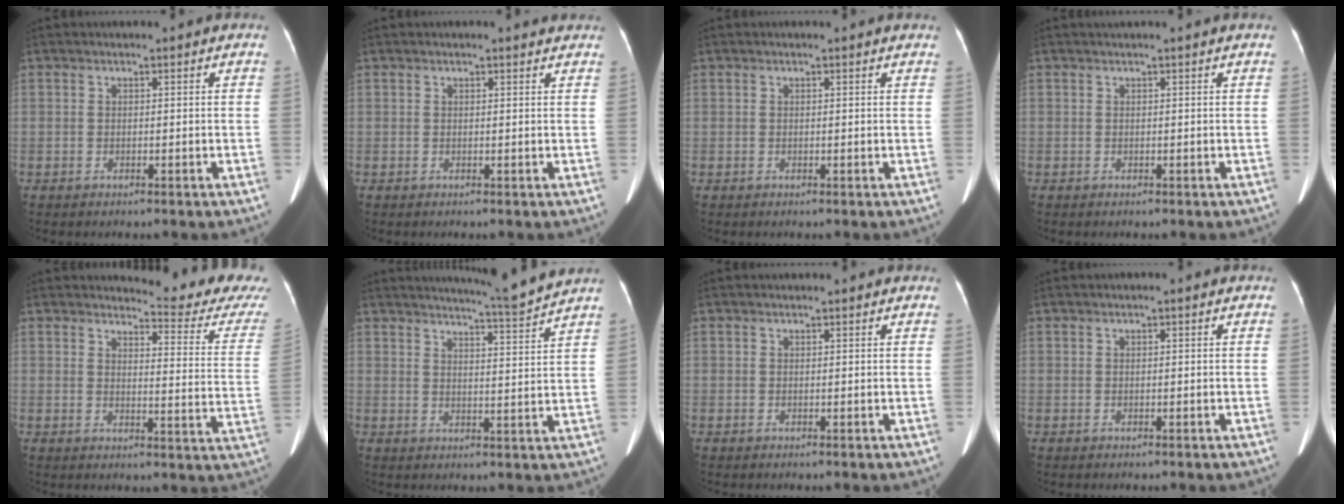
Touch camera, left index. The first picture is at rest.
{"total": 1.7, "force": [1.7, 0.2, 0.3], "torque": [-0.010, 0.003, 0.015]}
{"total": 2.1, "force": [2.0, 0.1, 0.5], "torque": [-0.012, 0.007, 0.016]}
{"total": 1.3, "force": [1.2, 0.0, 0.5], "torque": [-0.009, 0.027, 0.018]}
{"total": 13.4, "force": [13.3, -0.7, 2.0], "torque": [-0.021, -0.112, 0.133]}
{"total": 8.0, "force": [7.5, -2.0, 1.9], "torque": [-0.040, -0.024, 0.107]}
{"total": 1.7, "force": [1.5, 0.4, 0.7], "torque": [-0.014, 0.015, 0.016]}
{"total": 0.0}